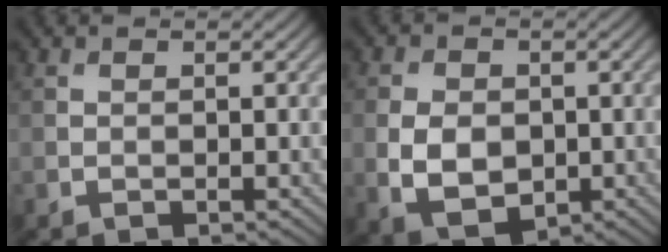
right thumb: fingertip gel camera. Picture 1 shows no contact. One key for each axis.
{"total": 6.7, "fx": -0.8, "fy": 4.7, "fz": 4.7, "tx": -0.104, "ty": -0.010, "tz": -0.015}